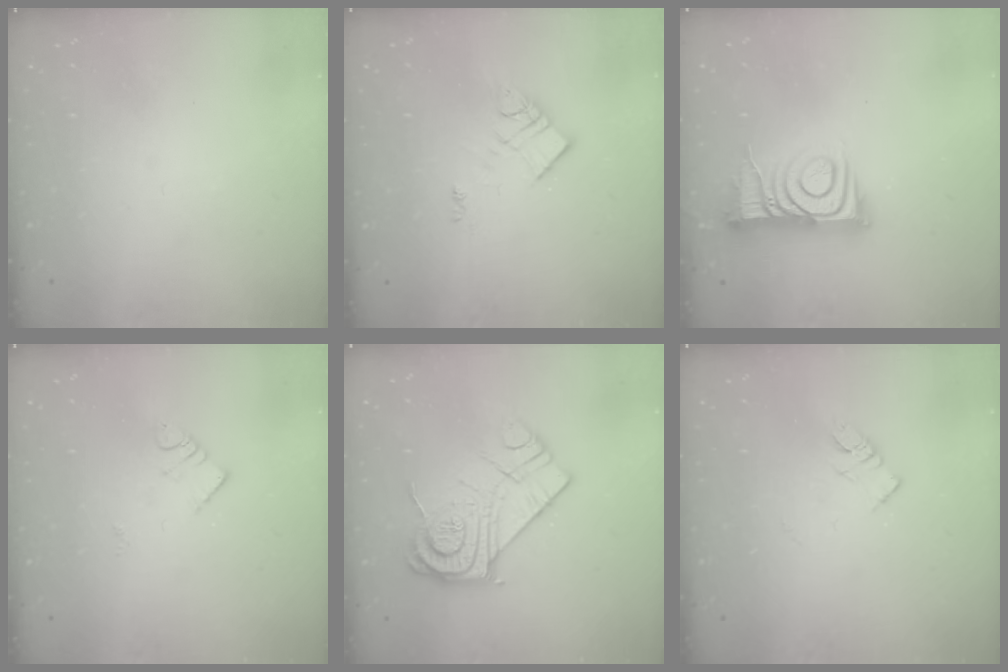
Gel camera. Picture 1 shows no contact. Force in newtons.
{"total": 10.5, "press": 10.5, "slide": 0.4}
{"total": 11.2, "press": 11.2, "slide": 0.1}
{"total": 3.8, "press": 3.8, "slide": 0.1}
{"total": 15.7, "press": 15.6, "slide": 1.4}
{"total": 5.1, "press": 5.1, "slide": 0.5}